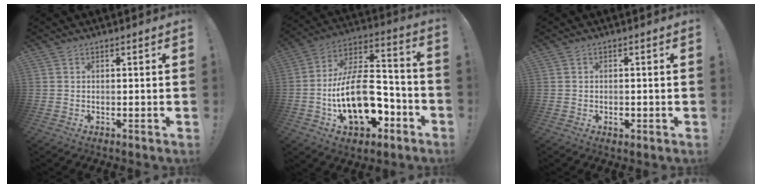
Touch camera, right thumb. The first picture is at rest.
{"total": 21.1, "force": [-6.0, 12.1, 16.3], "torque": [-0.289, 0.039, -0.091]}
{"total": 1.3, "force": [-0.7, 0.8, 0.8], "torque": [-0.009, 0.002, -0.013]}